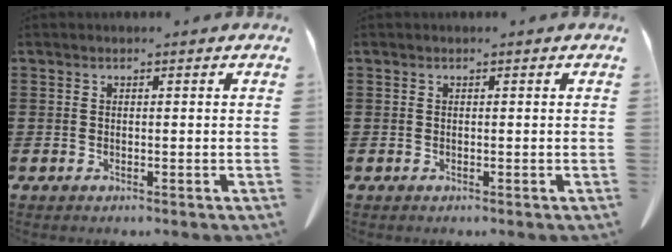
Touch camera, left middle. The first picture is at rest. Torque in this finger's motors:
{"motor_torque": [-0.01, 0.01, -0.01, 0.00]}